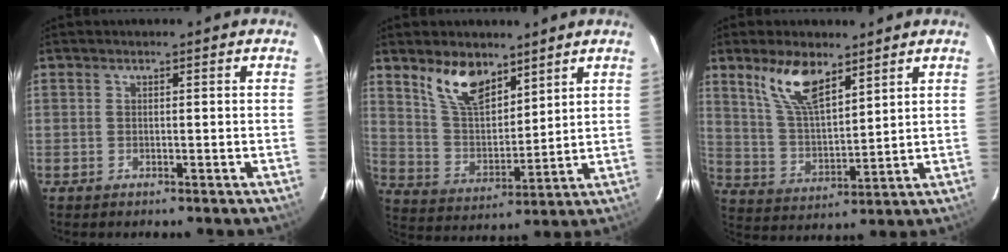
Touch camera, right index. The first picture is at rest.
{"total": 11.1, "force": [7.6, 5.1, 6.2], "torque": [-0.116, 0.006, 0.152]}
{"total": 10.5, "force": [6.9, 4.0, 6.9], "torque": [-0.133, 0.008, 0.142]}